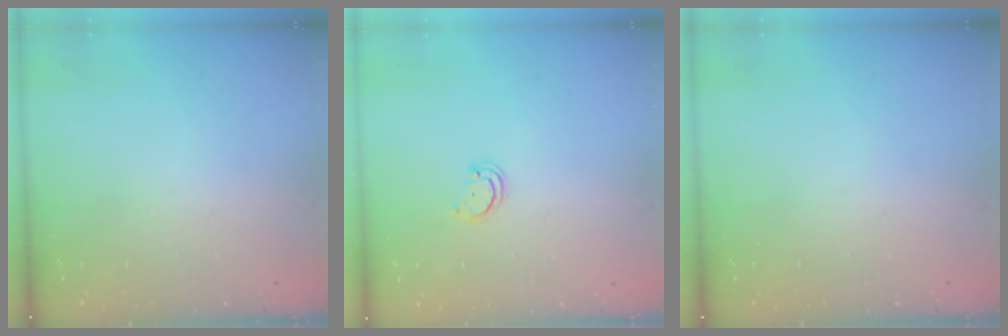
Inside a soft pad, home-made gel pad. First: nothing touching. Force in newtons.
{"total": 2.1, "press": 2.1, "slide": 0.2}
{"total": 0.0}